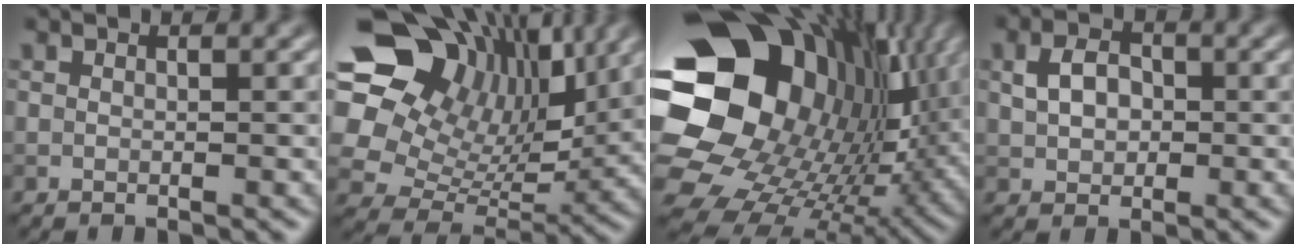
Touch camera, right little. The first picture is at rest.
{"total": 15.3, "force": [6.3, 10.9, 8.7], "torque": [-0.174, 0.032, 0.116]}
{"total": 22.2, "force": [3.6, 17.9, 12.7], "torque": [-0.286, -0.043, 0.079]}
{"total": 3.0, "force": [0.3, 2.3, 1.9], "torque": [-0.042, 0.004, 0.003]}